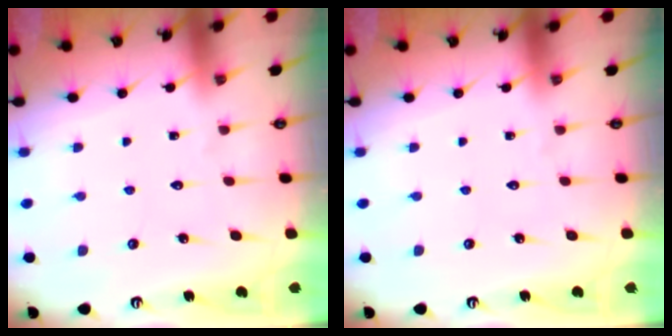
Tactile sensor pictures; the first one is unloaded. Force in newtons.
{"total": 0.0}